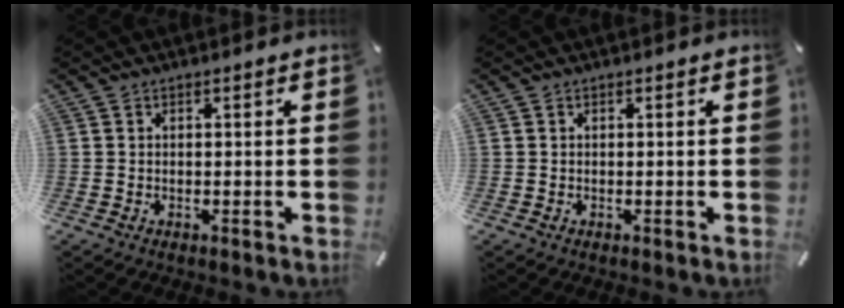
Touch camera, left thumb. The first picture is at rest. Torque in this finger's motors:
{"motor_torque": [0.05, 0.06, -0.02, 0.00, 0.00]}